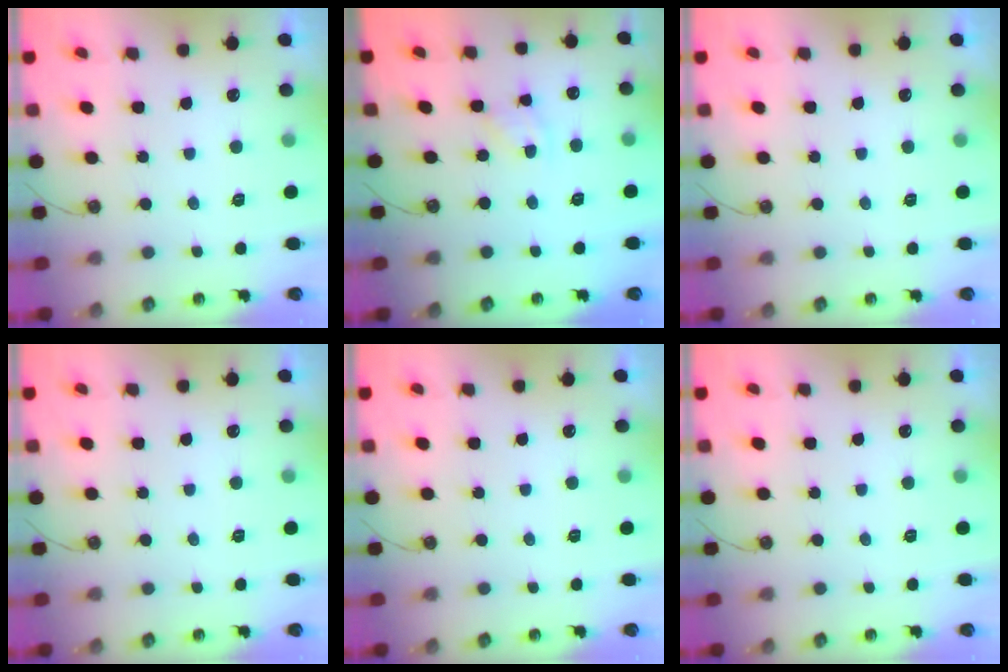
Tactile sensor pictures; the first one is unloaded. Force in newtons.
{"total": 4.4, "press": 4.4, "slide": 0.5}
{"total": 0.0}
{"total": 0.0}
{"total": 0.0}
{"total": 0.0}